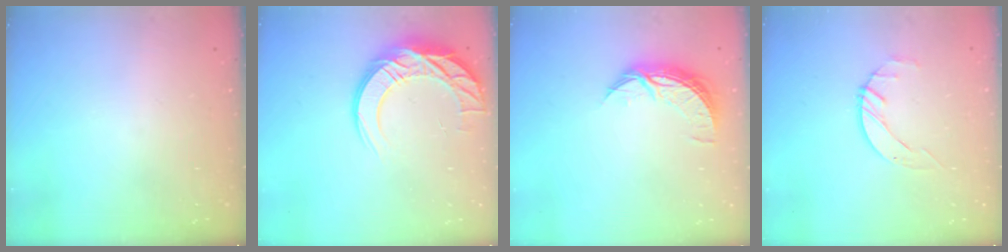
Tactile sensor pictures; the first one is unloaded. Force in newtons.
{"total": 14.6, "press": 14.6, "slide": 1.0}
{"total": 8.2, "press": 8.2, "slide": 0.4}
{"total": 2.1, "press": 2.0, "slide": 0.3}